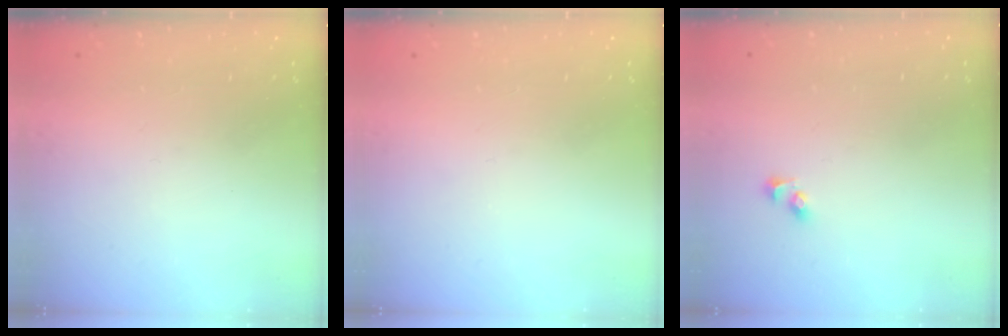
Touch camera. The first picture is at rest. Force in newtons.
{"total": 0.0}
{"total": 2.7, "press": 2.5, "slide": 1.2}